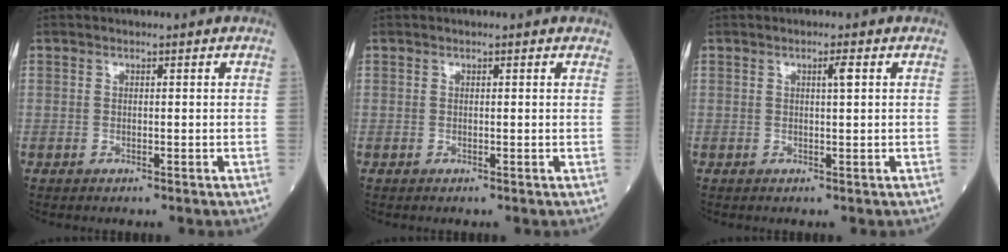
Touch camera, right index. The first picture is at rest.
{"total": 0.8, "force": [0.7, 0.3, 0.3], "torque": [-0.010, 0.005, 0.003]}
{"total": 1.6, "force": [0.6, 0.0, 1.5], "torque": [-0.024, 0.000, 0.008]}